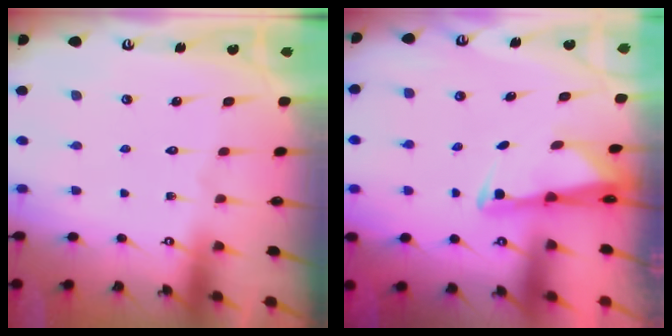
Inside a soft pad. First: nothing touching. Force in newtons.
{"total": 2.6, "press": 2.6, "slide": 0.5}